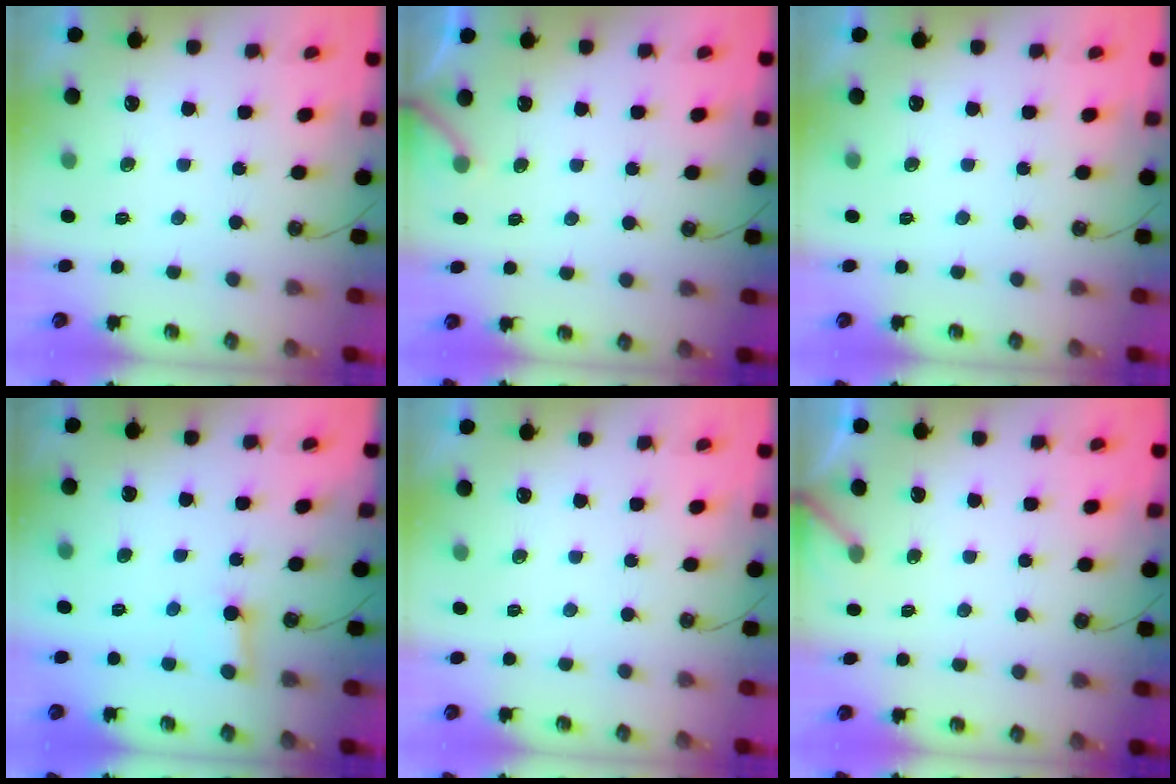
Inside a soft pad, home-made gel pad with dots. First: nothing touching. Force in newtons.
{"total": 5.8, "press": 5.8, "slide": 0.5}
{"total": 0.0}
{"total": 2.7, "press": 2.7, "slide": 0.0}
{"total": 0.0}
{"total": 1.9, "press": 1.9, "slide": 0.1}